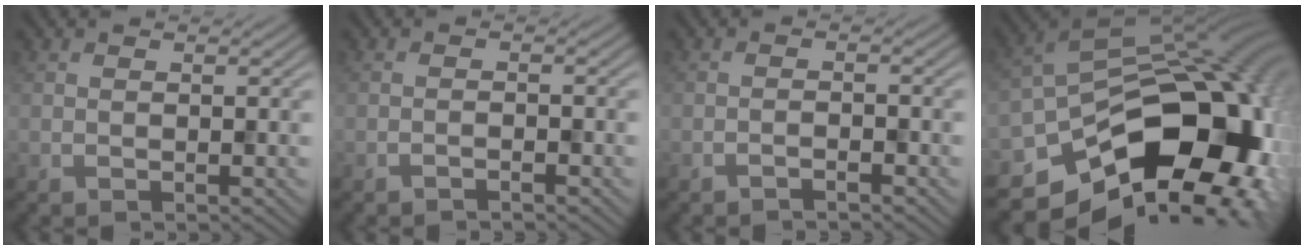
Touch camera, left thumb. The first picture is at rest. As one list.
[{"total": 0.9, "force": [-0.8, 0.0, -0.3], "torque": [0.006, 0.005, -0.017]}, {"total": 1.1, "force": [-1.1, 0.0, -0.1], "torque": [0.003, 0.008, -0.022]}, {"total": 19.0, "force": [-8.3, 12.4, 11.7], "torque": [-0.171, -0.025, -0.104]}]